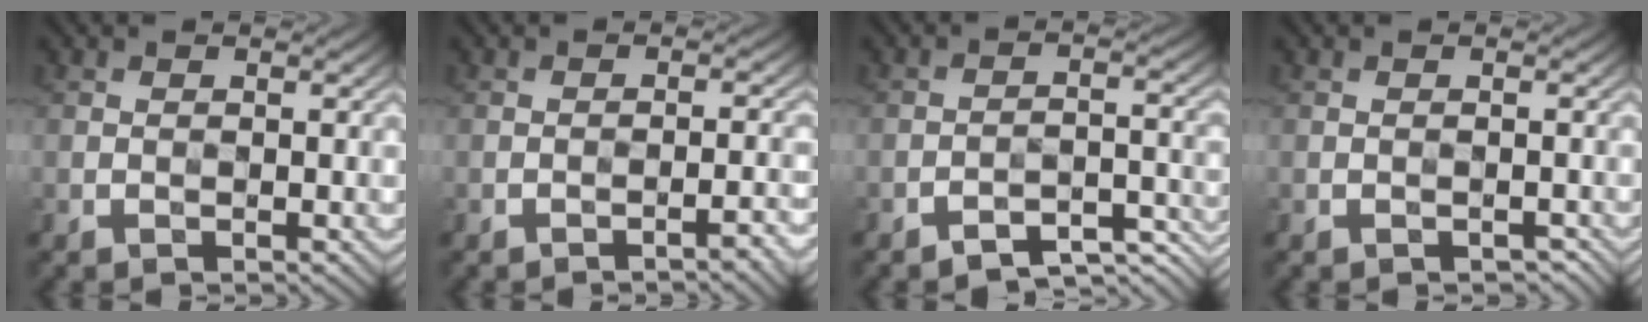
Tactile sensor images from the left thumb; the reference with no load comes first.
{"total": 2.2, "force": [-1.7, 0.3, 1.4], "torque": [-0.017, 0.012, -0.027]}
{"total": 5.0, "force": [-4.2, 1.2, 2.5], "torque": [-0.036, 0.004, -0.064]}
{"total": 0.9, "force": [-0.7, 0.5, 0.4], "torque": [-0.006, -0.004, -0.010]}